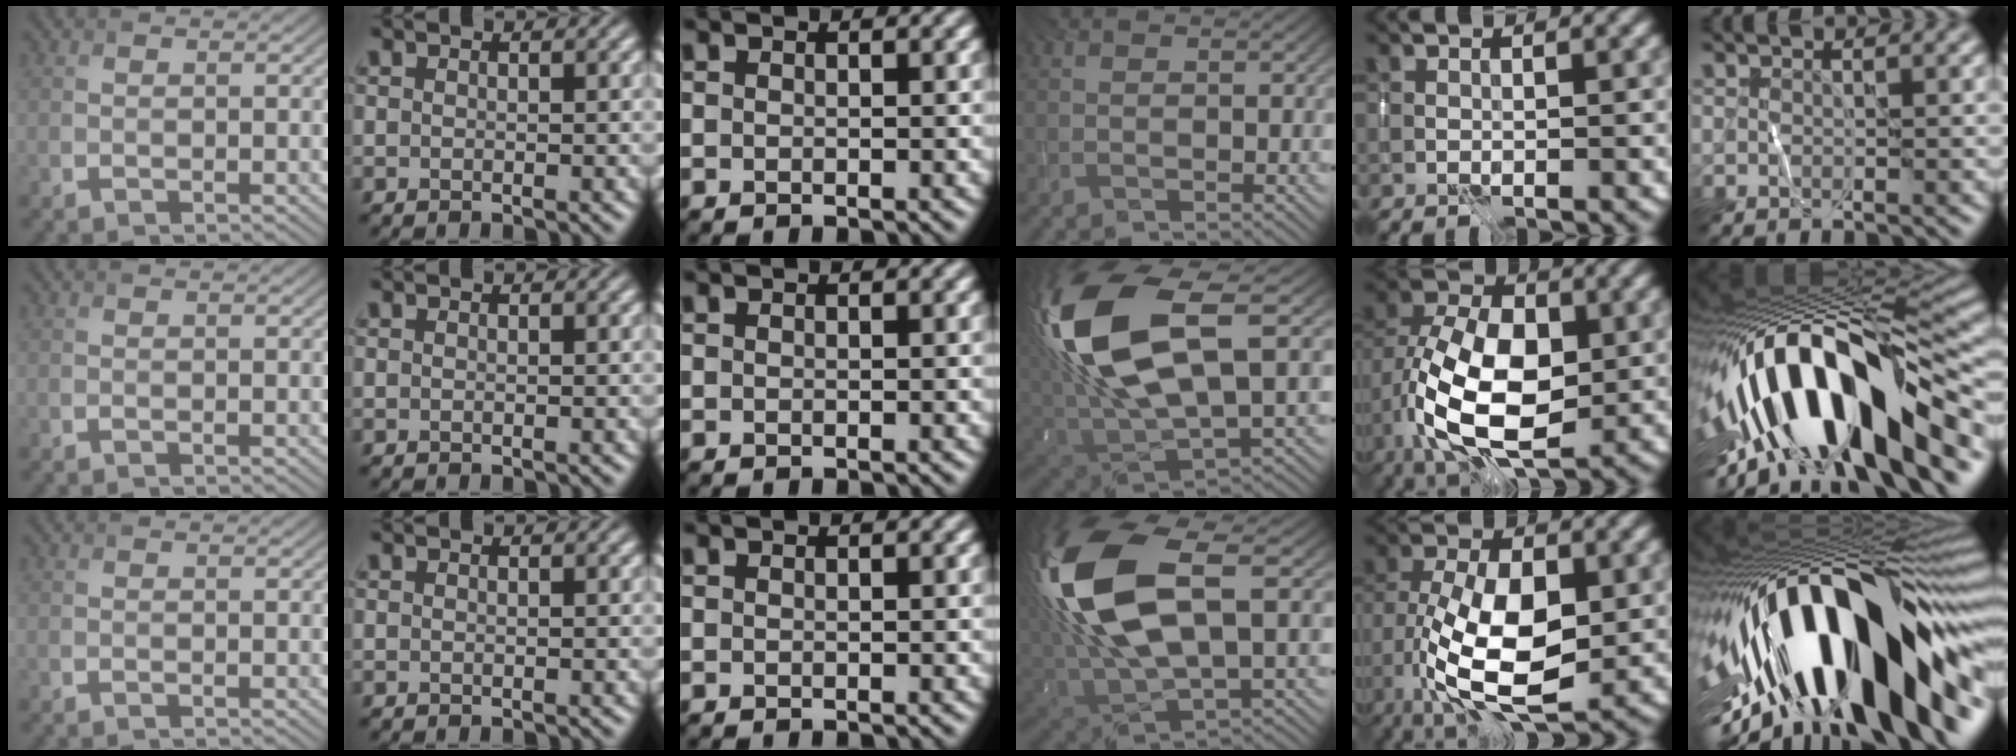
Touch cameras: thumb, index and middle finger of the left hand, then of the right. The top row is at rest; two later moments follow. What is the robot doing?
{"motion": "wipe", "object": "whiteboard"}